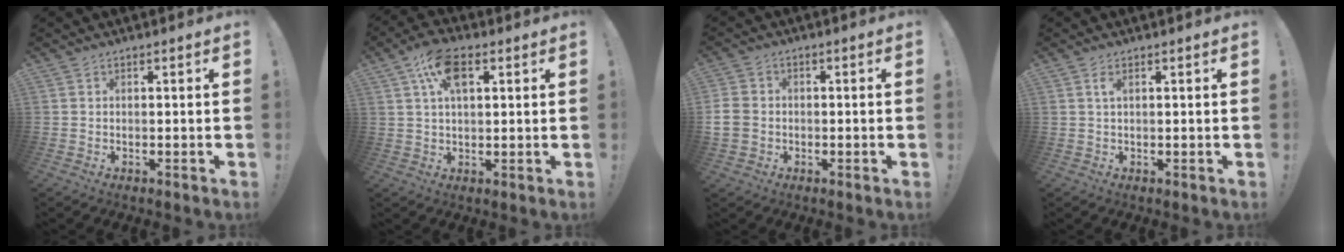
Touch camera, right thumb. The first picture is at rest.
{"total": 9.9, "force": [3.9, 5.1, 7.6], "torque": [-0.124, 0.000, 0.070]}
{"total": 5.7, "force": [-0.9, 4.9, 2.8], "torque": [-0.059, 0.006, -0.013]}
{"total": 1.6, "force": [0.7, 0.6, 1.4], "torque": [-0.024, 0.000, 0.011]}